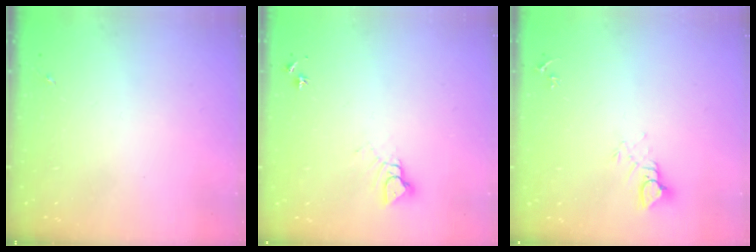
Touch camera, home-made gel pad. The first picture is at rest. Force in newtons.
{"total": 4.7, "press": 4.7, "slide": 0.3}
{"total": 4.3, "press": 4.3, "slide": 0.3}